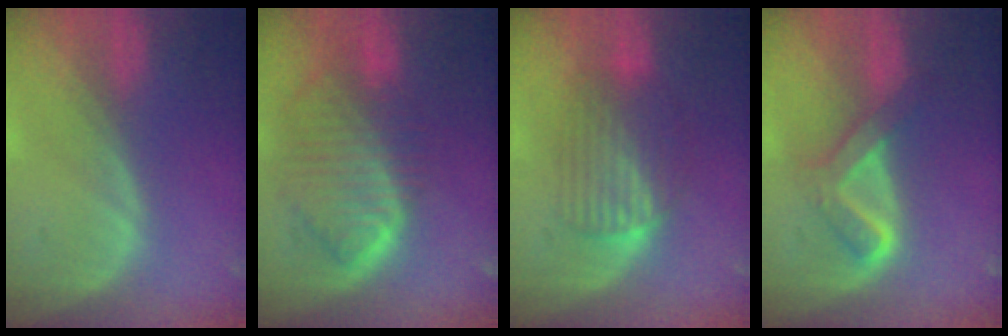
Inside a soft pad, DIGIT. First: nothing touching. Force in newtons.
{"total": 10.0, "press": 8.5, "slide": 5.2}
{"total": 6.4, "press": 6.3, "slide": 1.3}
{"total": 5.2, "press": 5.2, "slide": 0.1}